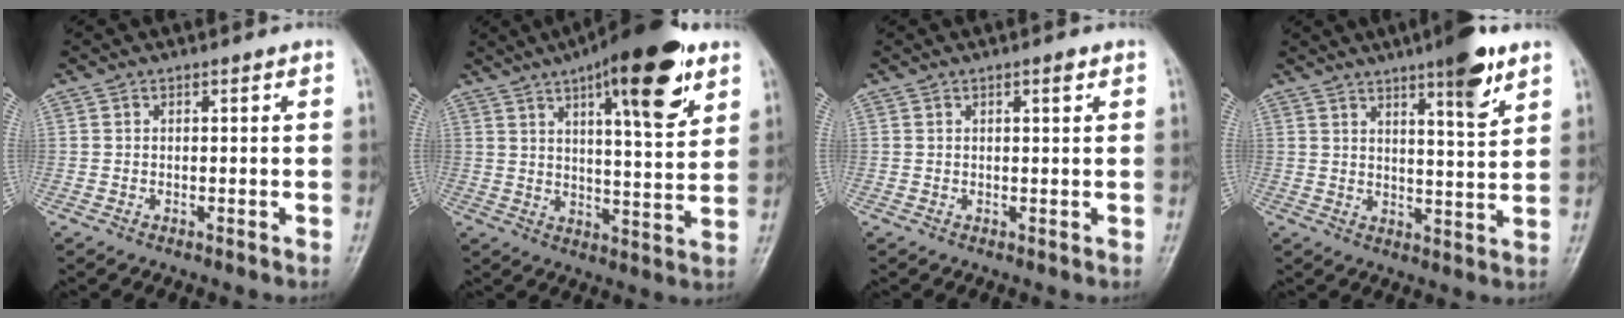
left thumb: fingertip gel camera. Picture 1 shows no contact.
{"total": 18.2, "force": [9.8, 5.1, 14.4], "torque": [-0.185, -0.037, 0.143]}
{"total": 1.4, "force": [0.7, 0.3, 1.2], "torque": [-0.018, 0.000, 0.010]}
{"total": 9.7, "force": [6.0, 1.7, 7.4], "torque": [-0.095, -0.036, 0.086]}